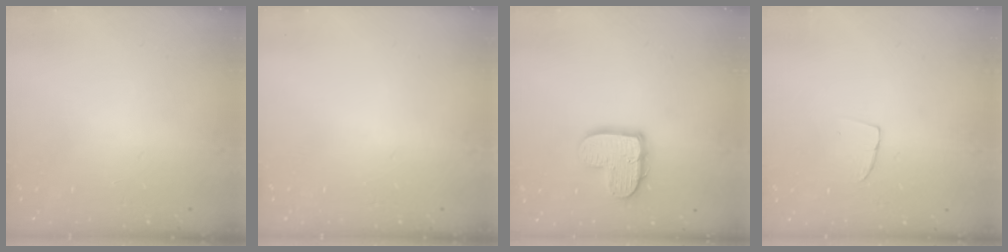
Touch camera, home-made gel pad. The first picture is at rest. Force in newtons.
{"total": 0.0}
{"total": 10.8, "press": 10.7, "slide": 0.9}
{"total": 2.9, "press": 2.9, "slide": 0.2}